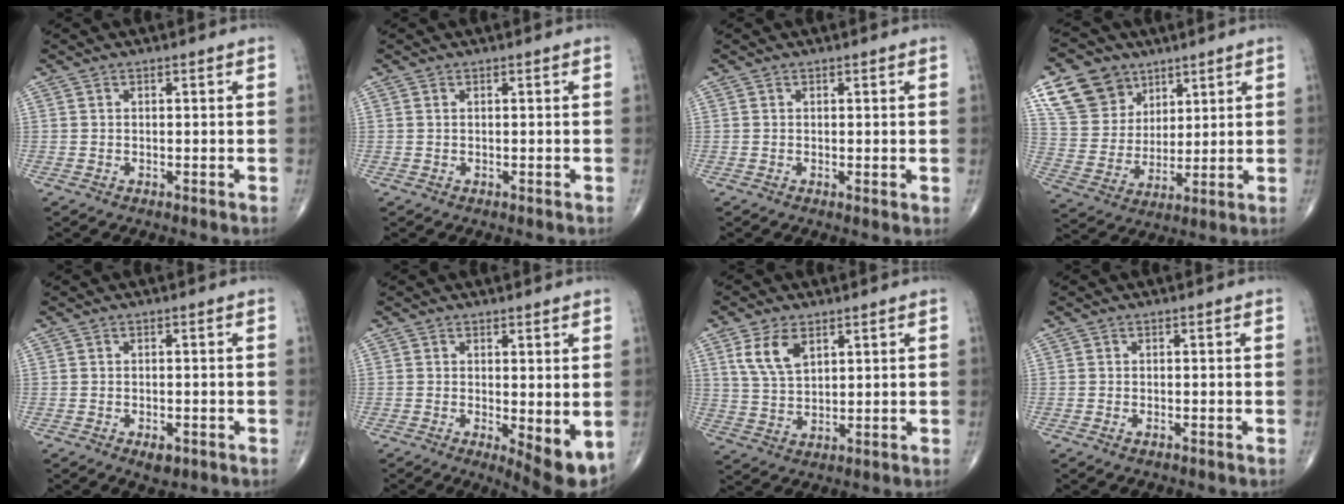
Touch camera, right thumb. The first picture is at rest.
{"total": 0.0}
{"total": 1.0, "force": [0.2, 0.3, 0.9], "torque": [-0.016, -0.005, 0.001]}
{"total": 13.8, "force": [7.9, 10.4, 4.6], "torque": [-0.062, -0.024, 0.157]}
{"total": 2.7, "force": [-1.2, 1.4, 1.9], "torque": [-0.025, 0.000, -0.014]}
{"total": 7.1, "force": [-1.0, 2.4, 6.6], "torque": [-0.088, -0.021, -0.009]}
{"total": 7.2, "force": [3.4, 3.8, 5.0], "torque": [-0.090, -0.013, 0.075]}
{"total": 0.7, "force": [-0.4, 0.3, 0.5], "torque": [-0.011, 0.001, -0.006]}